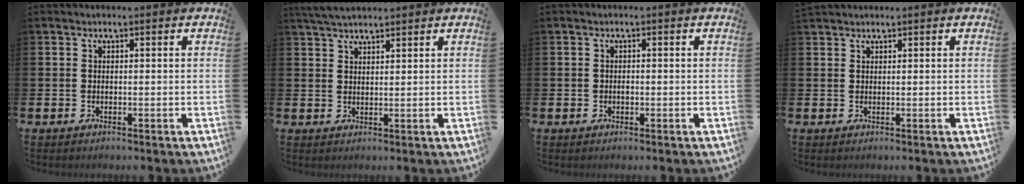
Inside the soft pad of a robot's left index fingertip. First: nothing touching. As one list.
[{"total": 3.4, "force": [3.2, 0.6, 1.0], "torque": [-0.022, -0.010, 0.059]}, {"total": 0.8, "force": [-0.2, 0.7, 0.4], "torque": [0.002, 0.002, -0.008]}, {"total": 1.1, "force": [1.0, 0.2, -0.1], "torque": [0.008, -0.001, 0.018]}]